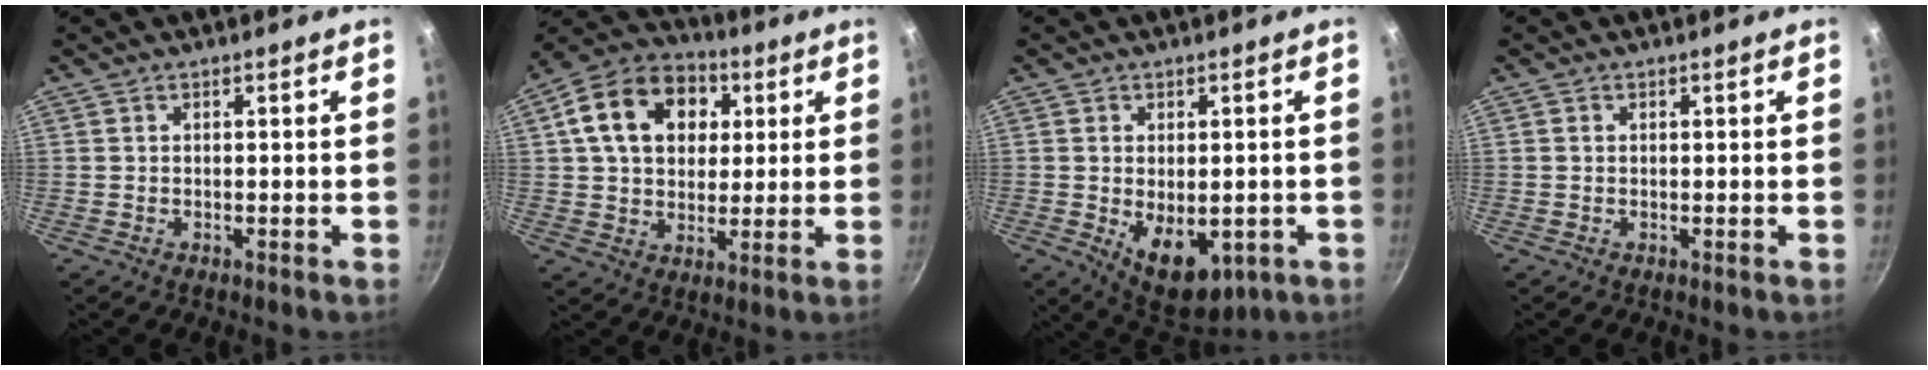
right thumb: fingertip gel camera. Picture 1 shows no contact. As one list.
[{"total": 17.0, "force": [4.7, 12.6, 10.4], "torque": [-0.153, 0.018, 0.068]}, {"total": 11.1, "force": [-2.6, 6.5, 8.6], "torque": [-0.098, -0.008, -0.018]}, {"total": 0.0}]